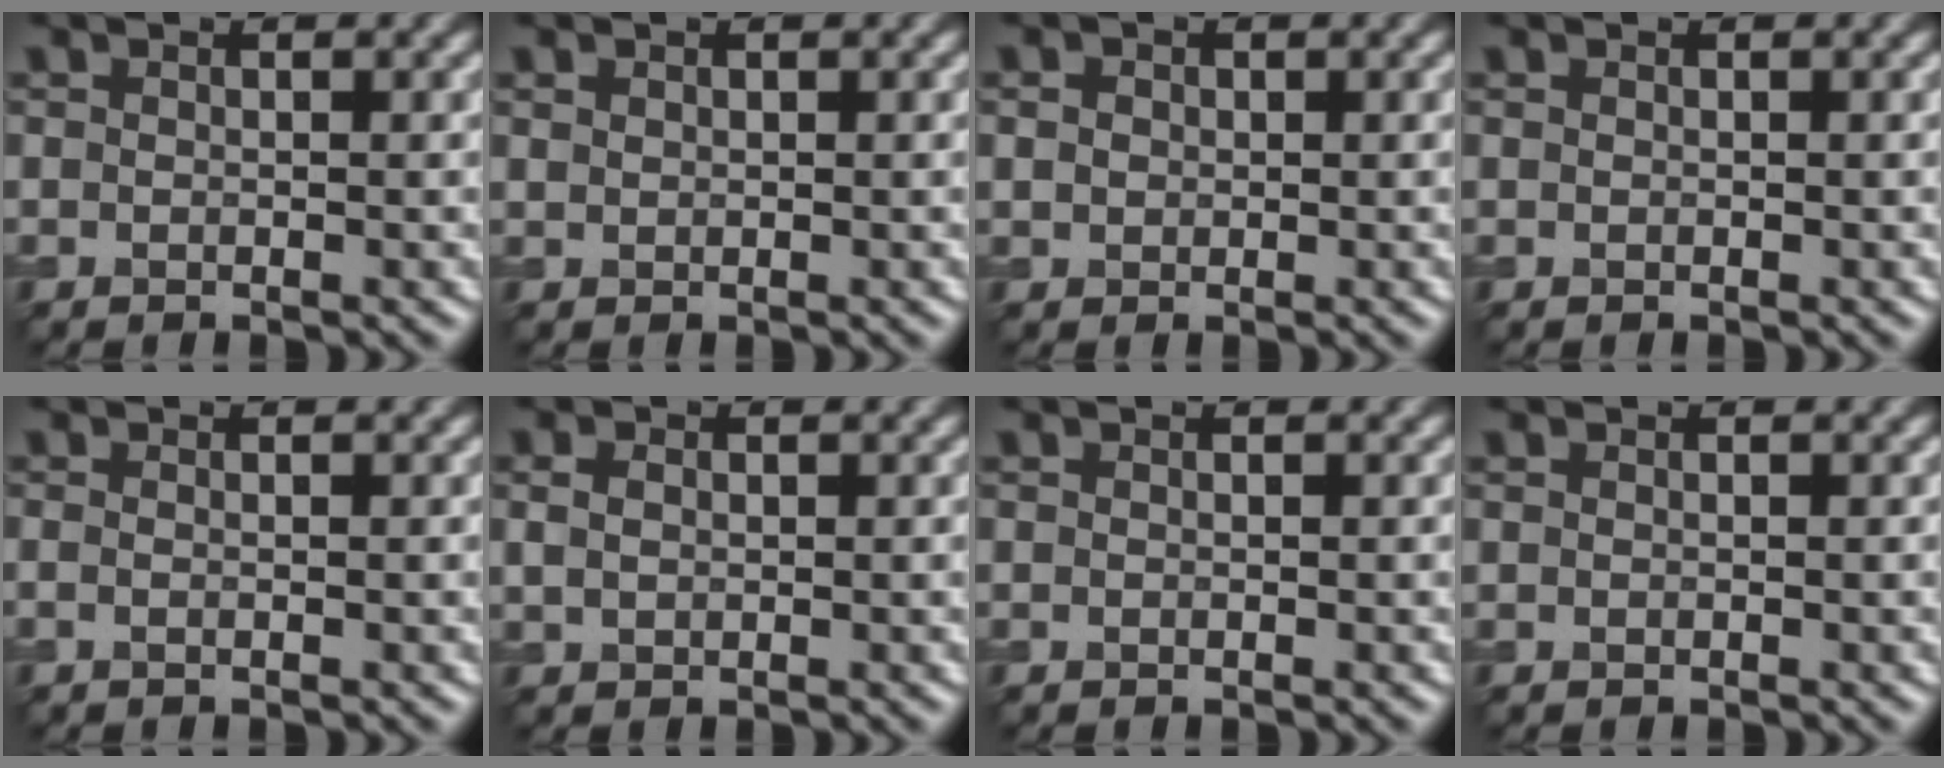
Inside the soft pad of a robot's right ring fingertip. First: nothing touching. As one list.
[{"total": 0.6, "force": [0.4, 0.4, 0.1], "torque": [-0.001, -0.001, 0.010]}, {"total": 1.3, "force": [0.3, 1.1, 0.5], "torque": [-0.007, 0.004, 0.001]}, {"total": 0.0}, {"total": 0.7, "force": [-0.1, 0.3, 0.6], "torque": [-0.012, -0.007, -0.007]}, {"total": 1.5, "force": [0.4, 1.1, 0.9], "torque": [-0.020, 0.003, 0.007]}, {"total": 0.0}, {"total": 0.0}]